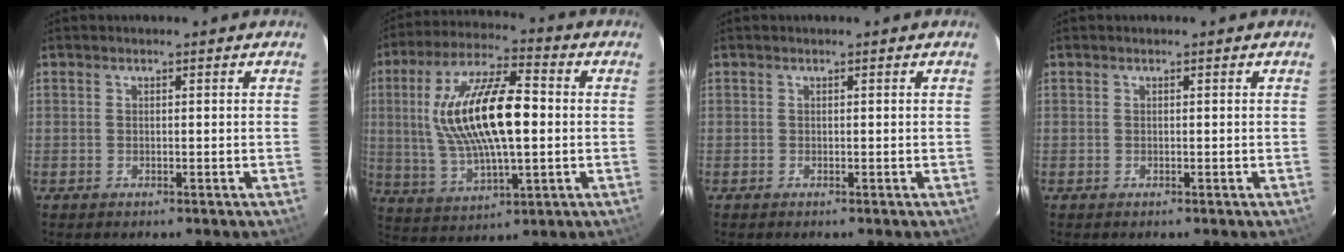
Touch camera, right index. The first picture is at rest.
{"total": 18.7, "force": [1.5, 6.7, 17.5], "torque": [-0.335, 0.012, 0.033]}
{"total": 0.0}
{"total": 0.0}